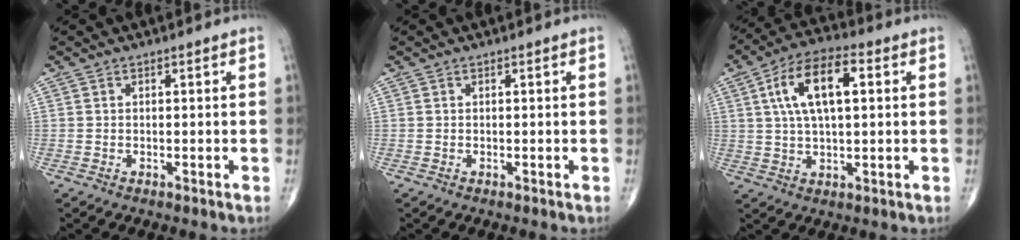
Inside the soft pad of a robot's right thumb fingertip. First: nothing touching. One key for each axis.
{"total": 0.0}
{"total": 12.8, "fx": 3.2, "fy": 5.7, "fz": 11.0, "tx": -0.199, "ty": 0.017, "tz": 0.053}